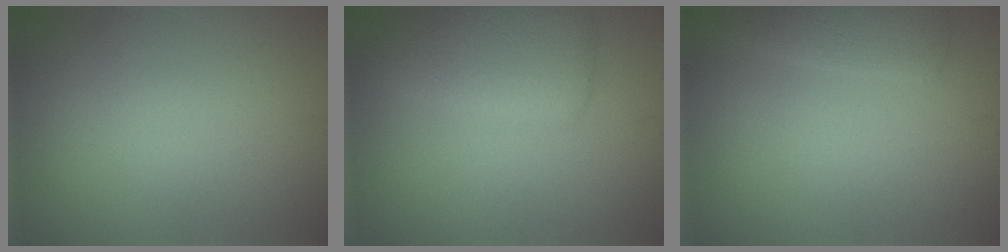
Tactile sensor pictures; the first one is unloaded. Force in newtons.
{"total": 4.5, "press": 4.5, "slide": 0.1}
{"total": 2.2, "press": 2.2, "slide": 0.0}